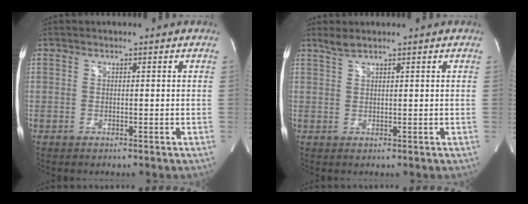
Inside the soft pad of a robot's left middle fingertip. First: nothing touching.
{"total": 1.6, "force": [1.5, -0.1, 0.7], "torque": [-0.018, 0.007, 0.034]}